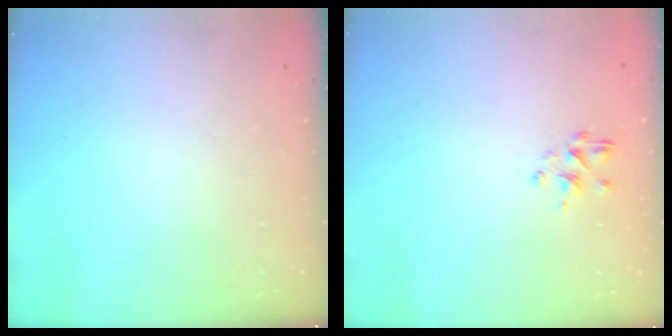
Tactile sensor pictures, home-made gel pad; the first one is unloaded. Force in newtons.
{"total": 2.3, "press": 2.1, "slide": 1.0}